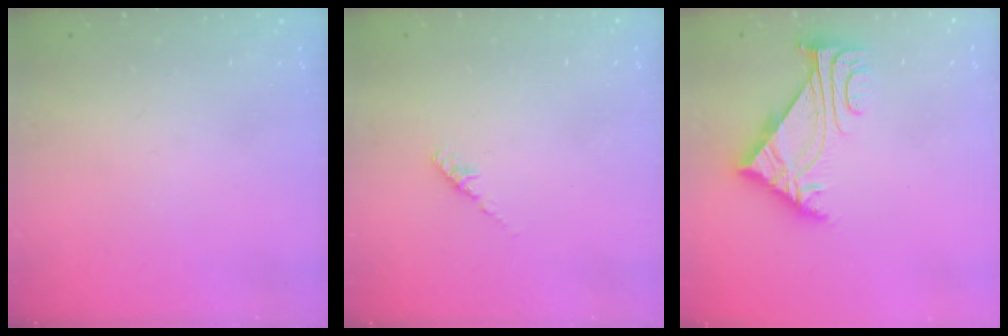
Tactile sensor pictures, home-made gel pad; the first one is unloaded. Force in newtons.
{"total": 2.2, "press": 2.1, "slide": 0.6}
{"total": 5.4, "press": 5.2, "slide": 1.1}